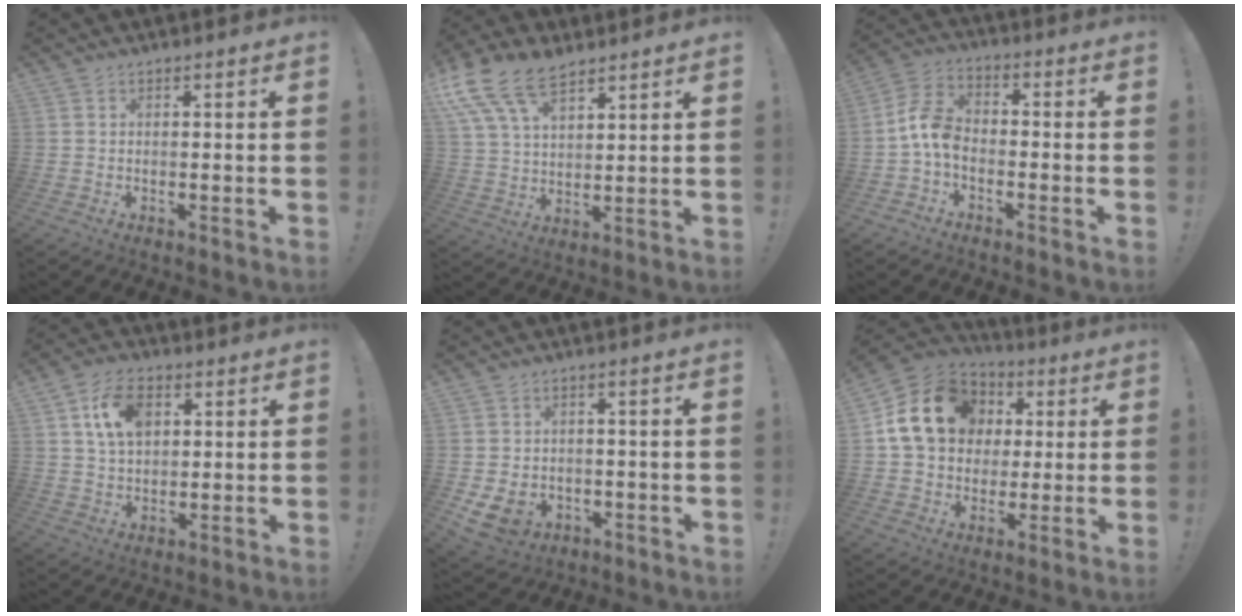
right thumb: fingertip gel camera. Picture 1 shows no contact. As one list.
[{"total": 15.1, "force": [9.6, 8.1, 8.4], "torque": [-0.157, -0.049, 0.178]}, {"total": 8.8, "force": [-3.0, 5.9, 5.7], "torque": [-0.115, 0.018, -0.050]}, {"total": 11.1, "force": [4.0, 7.4, 7.3], "torque": [-0.109, 0.002, 0.075]}, {"total": 7.4, "force": [-2.1, 5.8, 4.0], "torque": [-0.083, 0.008, -0.035]}, {"total": 18.5, "force": [4.7, 15.2, 9.4], "torque": [-0.147, 0.002, 0.106]}]